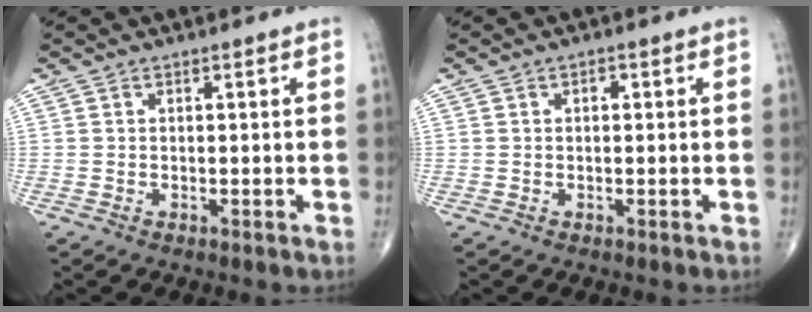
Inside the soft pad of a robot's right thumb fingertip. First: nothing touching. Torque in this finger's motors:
{"motor_torque": [-0.06, 0.29, 0.36, 0.26, -0.02]}